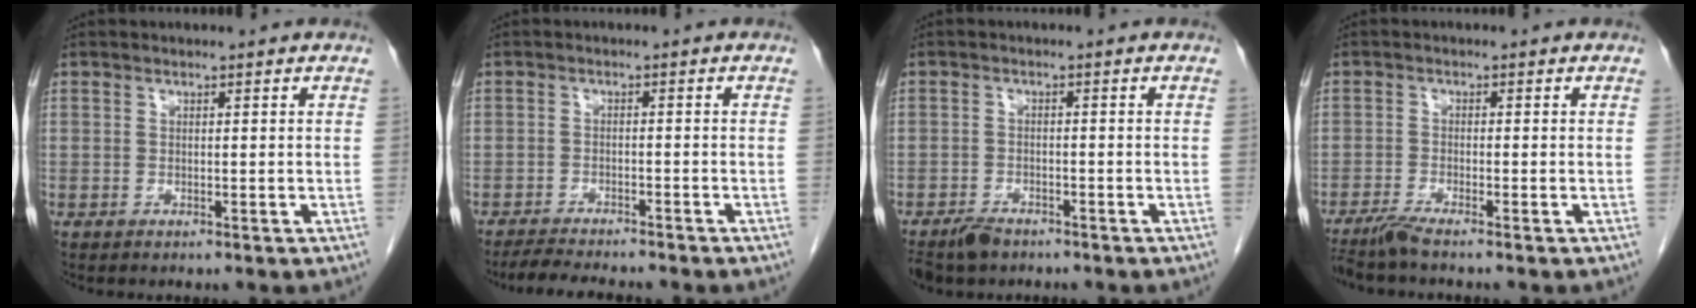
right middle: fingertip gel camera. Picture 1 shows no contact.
{"total": 6.1, "force": [-5.6, 0.1, 2.4], "torque": [-0.035, -0.014, -0.090]}
{"total": 4.6, "force": [-3.7, 2.1, 1.8], "torque": [-0.035, -0.006, -0.063]}
{"total": 3.3, "force": [-2.8, -0.6, 1.5], "torque": [-0.036, -0.010, -0.060]}